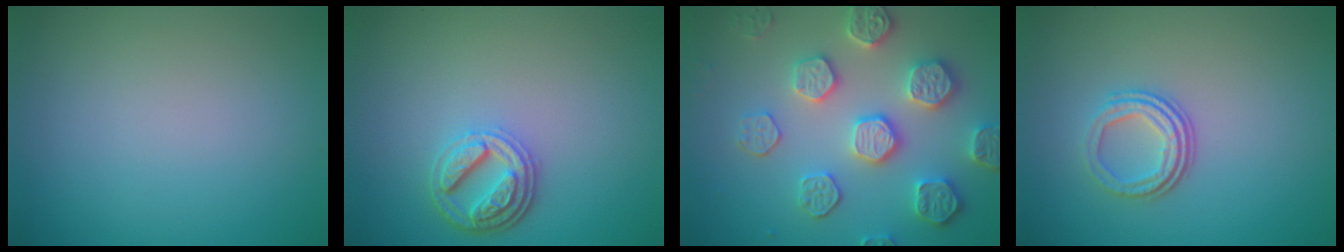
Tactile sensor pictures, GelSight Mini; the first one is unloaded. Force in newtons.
{"total": 4.1, "press": 3.2, "slide": 2.5}
{"total": 5.6, "press": 5.1, "slide": 2.2}
{"total": 3.2, "press": 2.3, "slide": 2.1}